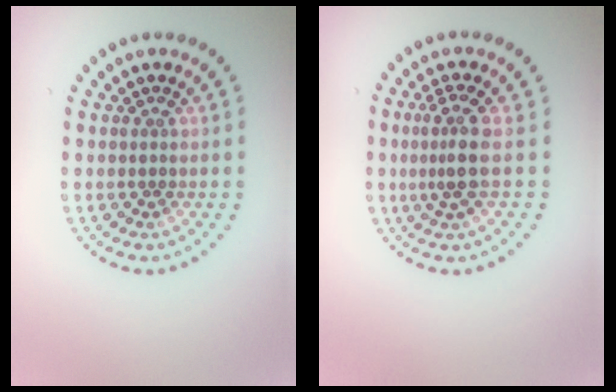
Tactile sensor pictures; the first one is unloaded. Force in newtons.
{"total": 2.6, "press": 1.9, "slide": 1.7}